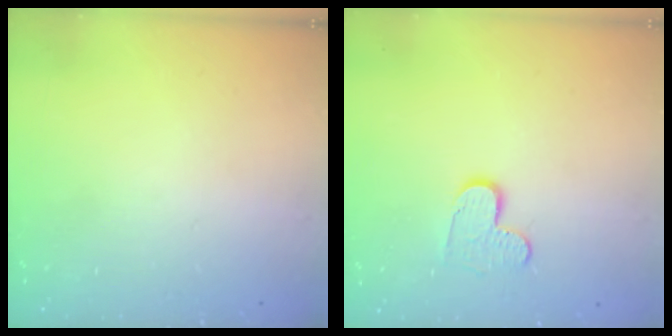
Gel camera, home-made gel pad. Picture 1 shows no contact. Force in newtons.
{"total": 8.3, "press": 8.3, "slide": 0.5}